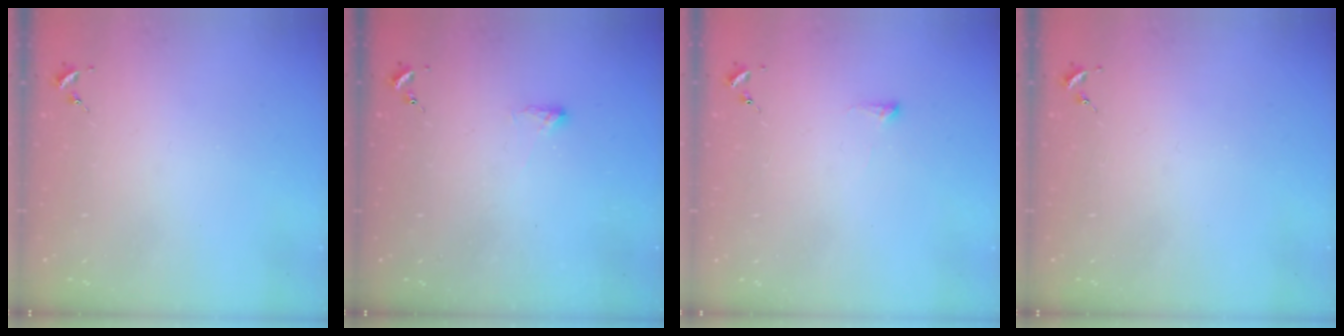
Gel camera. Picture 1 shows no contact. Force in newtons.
{"total": 2.3, "press": 2.2, "slide": 0.8}
{"total": 4.2, "press": 4.1, "slide": 1.0}
{"total": 0.0}